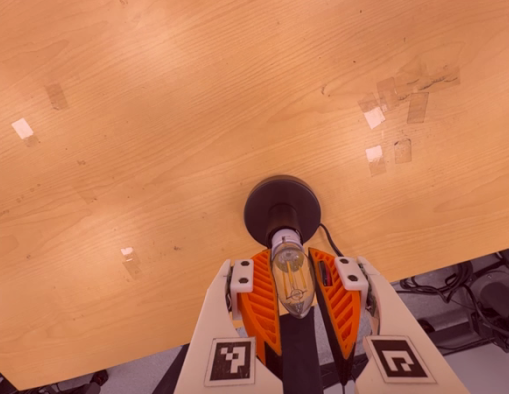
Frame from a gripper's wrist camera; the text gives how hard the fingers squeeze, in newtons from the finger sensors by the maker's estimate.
{"total": 12.8, "left": 12.5, "right": 13.0}